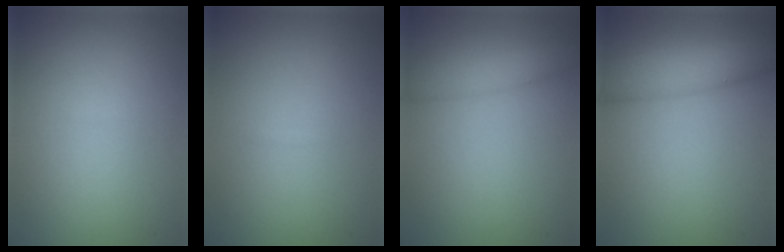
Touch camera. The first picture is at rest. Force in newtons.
{"total": 0.0}
{"total": 2.5, "press": 2.5, "slide": 0.1}
{"total": 5.5, "press": 5.5, "slide": 0.2}